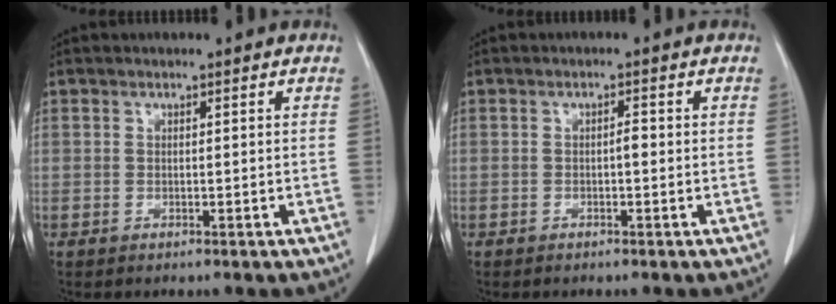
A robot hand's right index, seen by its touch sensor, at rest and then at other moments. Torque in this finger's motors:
{"motor_torque": [0.14, -0.10, 0.01, 0.01]}